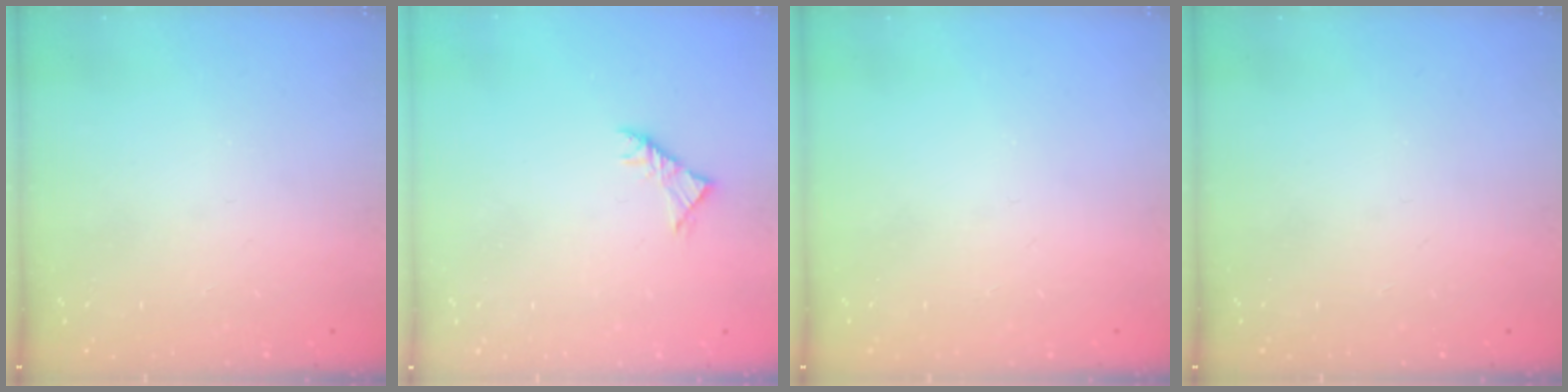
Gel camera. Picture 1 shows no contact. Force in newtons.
{"total": 2.9, "press": 2.8, "slide": 0.8}
{"total": 0.0}
{"total": 0.0}